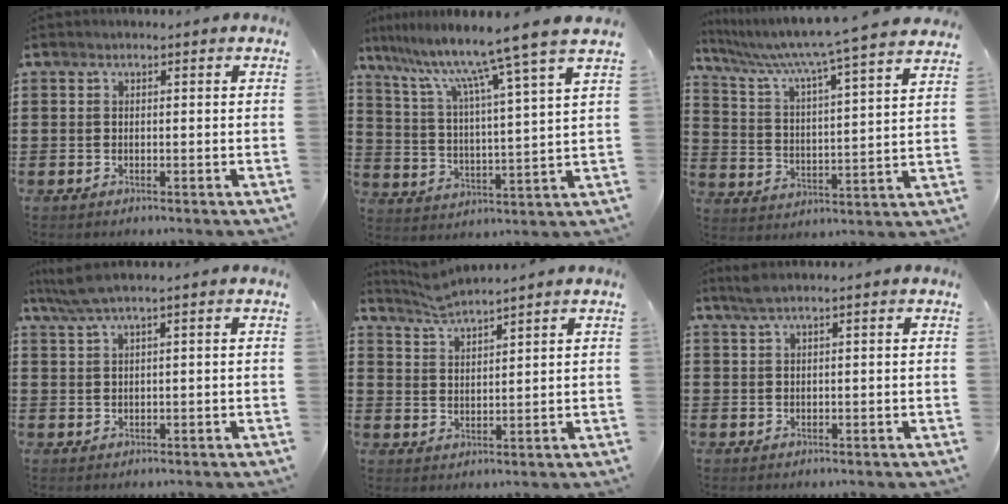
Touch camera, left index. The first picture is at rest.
{"total": 10.6, "force": [8.6, -1.3, 6.1], "torque": [-0.151, -0.055, 0.132]}
{"total": 6.7, "force": [5.8, -1.2, 3.1], "torque": [-0.087, -0.055, 0.088]}
{"total": 2.6, "force": [1.5, -0.1, 2.2], "torque": [-0.050, -0.003, 0.024]}
{"total": 3.7, "force": [3.6, -0.1, 0.7], "torque": [-0.024, -0.012, 0.066]}
{"total": 1.7, "force": [1.1, 0.0, 1.3], "torque": [-0.026, 0.001, 0.020]}